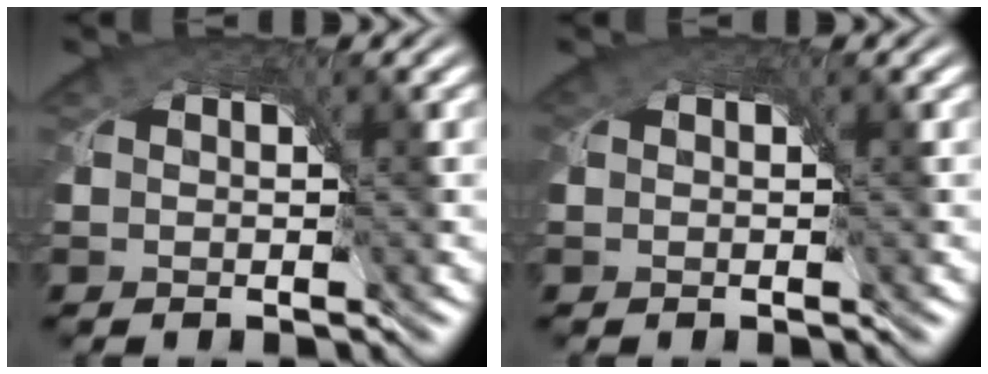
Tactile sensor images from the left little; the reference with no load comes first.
{"total": 0.6, "force": [-0.1, 0.6, 0.1], "torque": [-0.008, -0.002, -0.003]}